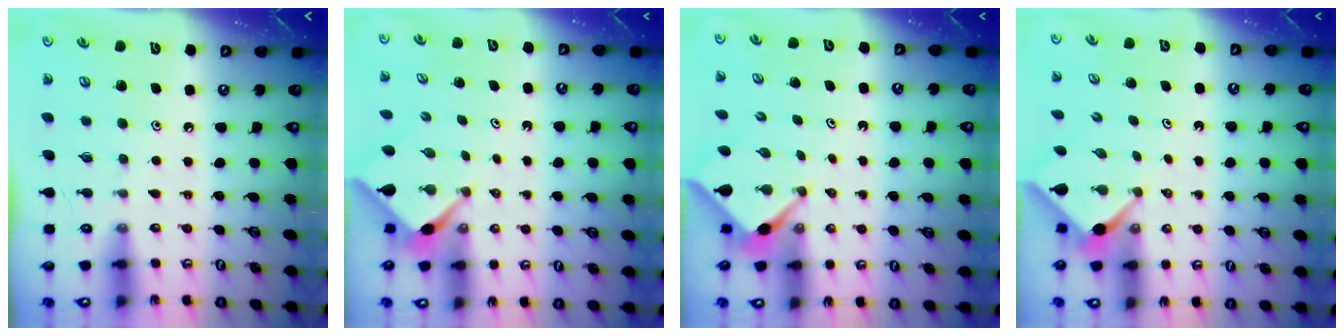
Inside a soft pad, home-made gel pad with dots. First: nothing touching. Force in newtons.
{"total": 2.1, "press": 2.1, "slide": 0.3}
{"total": 3.1, "press": 3.1, "slide": 0.4}
{"total": 2.4, "press": 2.4, "slide": 0.3}